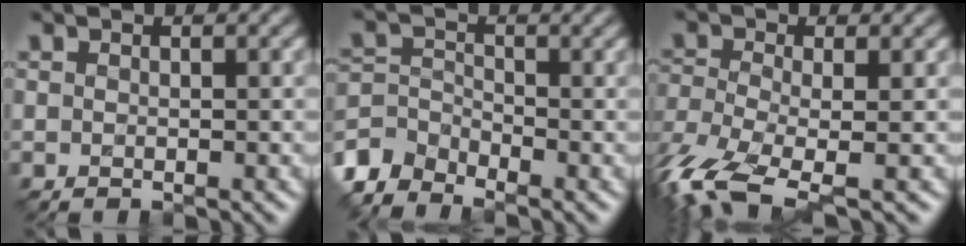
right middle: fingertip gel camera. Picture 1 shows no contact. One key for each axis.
{"total": 3.8, "fx": -3.3, "fy": 1.6, "fz": 0.9, "tx": -0.021, "ty": -0.003, "tz": -0.081}
{"total": 7.7, "fx": -4.2, "fy": 2.9, "fz": 5.9, "tx": -0.133, "ty": -0.023, "tz": -0.088}